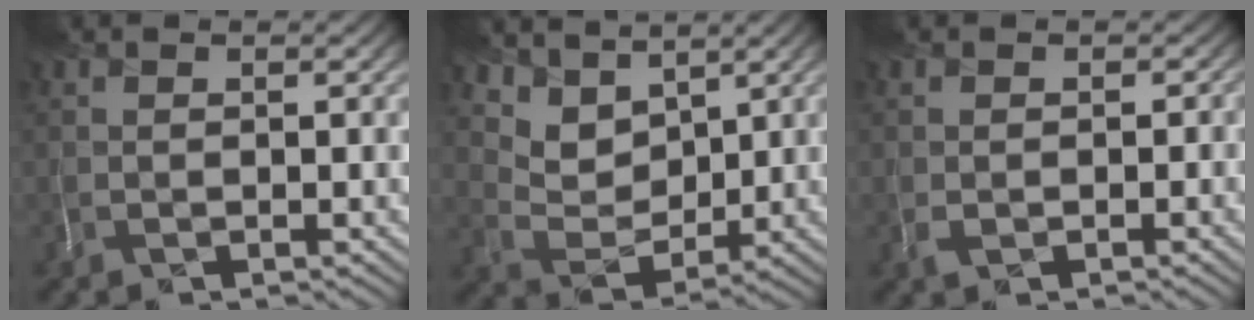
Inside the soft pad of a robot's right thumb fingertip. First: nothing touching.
{"total": 7.5, "force": [5.9, 3.9, 2.4], "torque": [-0.070, -0.025, 0.129]}
{"total": 1.3, "force": [-0.4, 1.2, 0.5], "torque": [-0.011, -0.008, -0.001]}